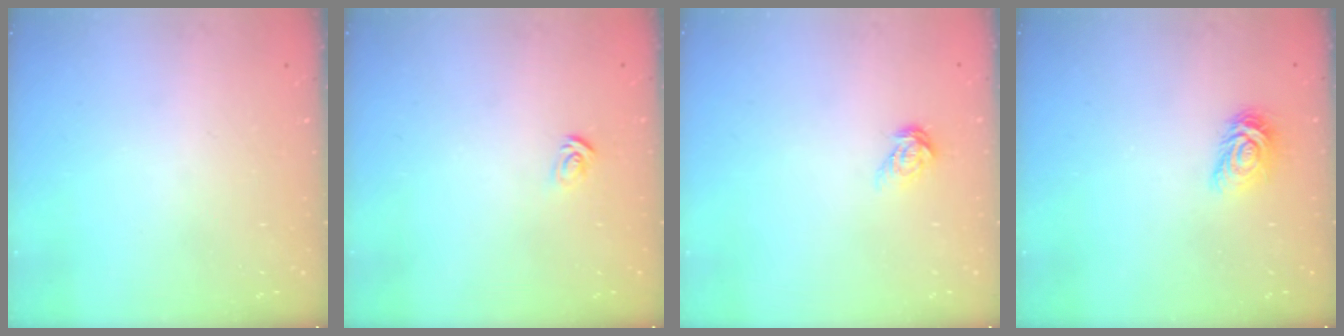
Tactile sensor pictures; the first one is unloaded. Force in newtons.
{"total": 2.7, "press": 2.7, "slide": 0.3}
{"total": 6.6, "press": 6.6, "slide": 0.4}
{"total": 6.8, "press": 6.8, "slide": 0.2}